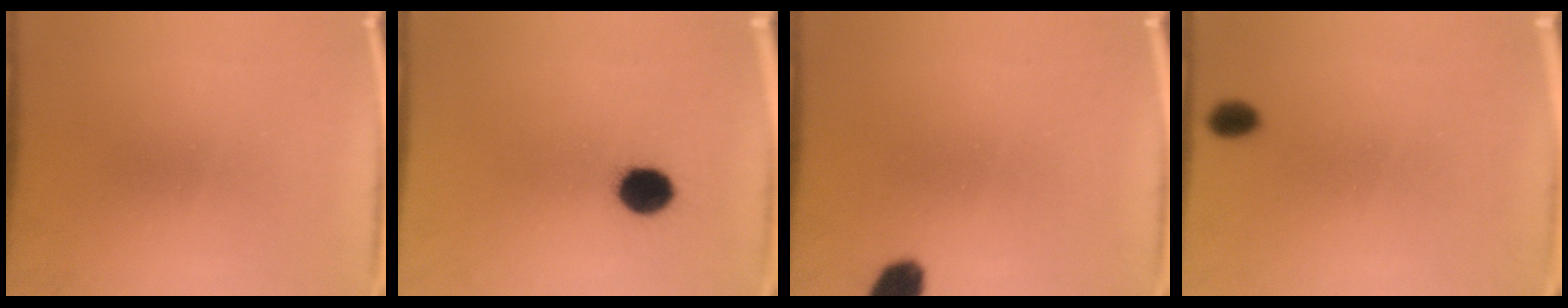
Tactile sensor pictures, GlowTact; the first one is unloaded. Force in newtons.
{"total": 6.5}
{"total": 5.0}
{"total": 1.7}